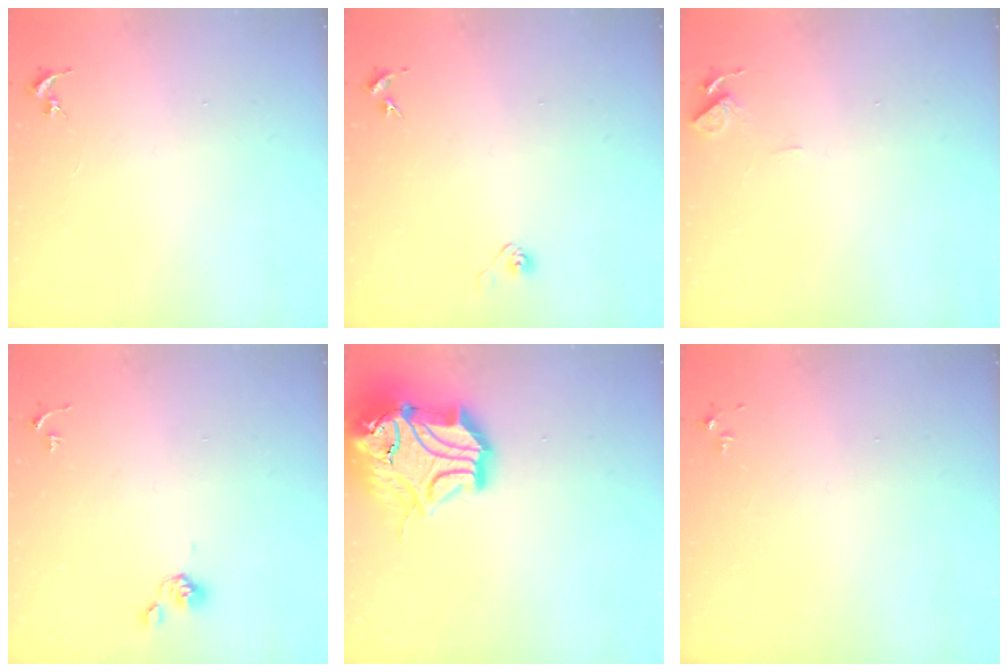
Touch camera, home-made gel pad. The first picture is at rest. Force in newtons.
{"total": 2.9, "press": 2.8, "slide": 0.8}
{"total": 4.6, "press": 4.5, "slide": 0.4}
{"total": 5.1, "press": 4.9, "slide": 1.4}
{"total": 21.9, "press": 21.7, "slide": 2.9}
{"total": 2.8, "press": 2.8, "slide": 0.4}